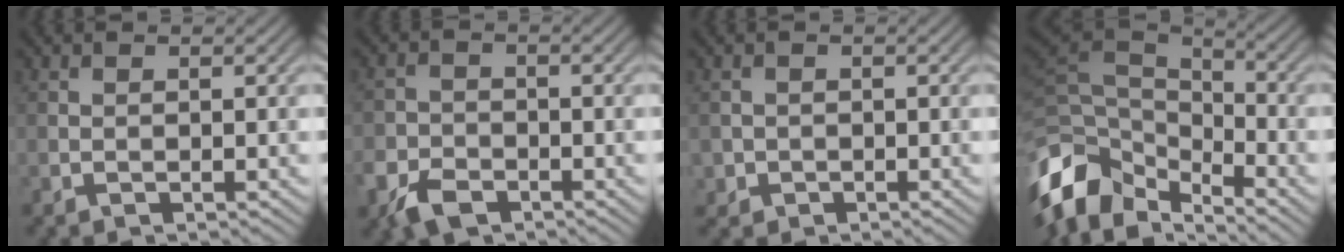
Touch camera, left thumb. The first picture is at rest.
{"total": 5.2, "force": [-3.3, 3.2, 2.4], "torque": [-0.055, -0.007, -0.069]}
{"total": 1.5, "force": [-0.4, 1.4, 0.2], "torque": [0.003, -0.006, -0.011]}
{"total": 11.1, "force": [-5.9, 6.7, 6.6], "torque": [-0.169, -0.006, -0.117]}